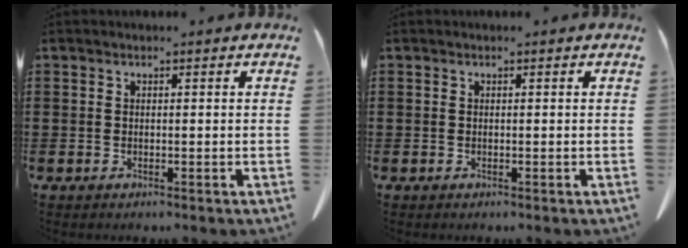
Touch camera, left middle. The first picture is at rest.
{"total": 0.0}